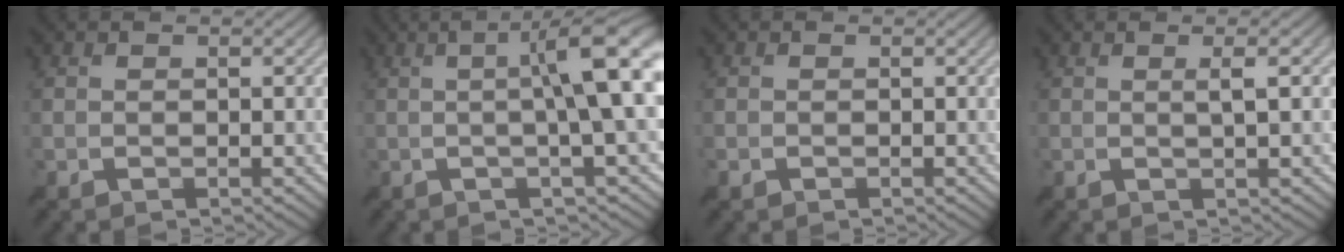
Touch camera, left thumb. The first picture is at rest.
{"total": 10.7, "force": [0.7, 1.8, 10.5], "torque": [-0.135, 0.017, 0.019]}
{"total": 0.6, "force": [-0.4, 0.4, 0.2], "torque": [-0.008, -0.005, -0.008]}
{"total": 3.2, "force": [0.7, 0.2, 3.1], "torque": [-0.052, 0.011, 0.006]}